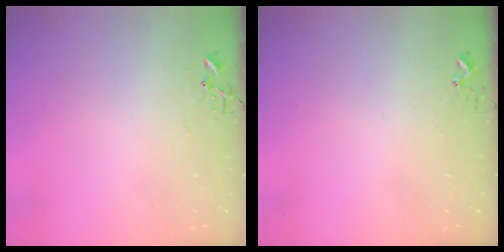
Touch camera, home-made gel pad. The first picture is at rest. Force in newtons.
{"total": 2.7, "press": 2.7, "slide": 0.2}